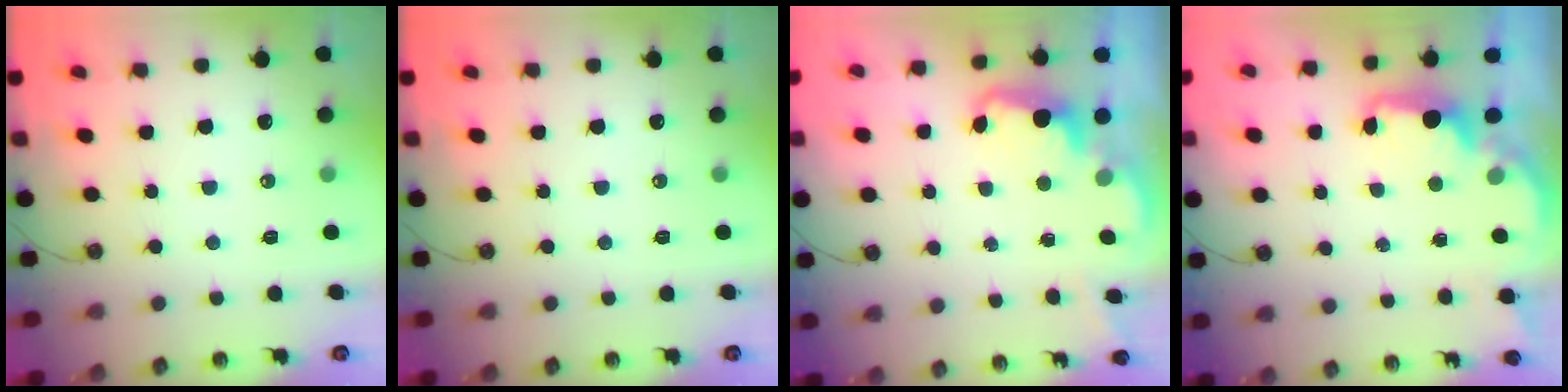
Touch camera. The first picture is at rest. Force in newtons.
{"total": 0.0}
{"total": 2.3, "press": 2.2, "slide": 0.7}
{"total": 2.3, "press": 2.2, "slide": 0.8}